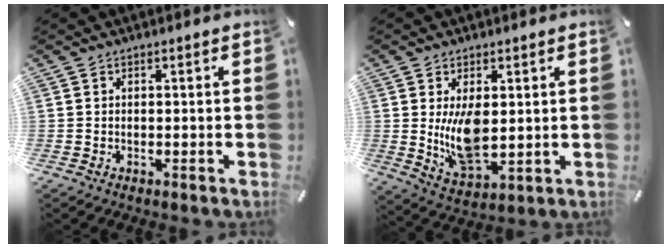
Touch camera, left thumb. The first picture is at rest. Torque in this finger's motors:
{"motor_torque": [0.21, 0.43, 0.24, -0.16, 0.13]}